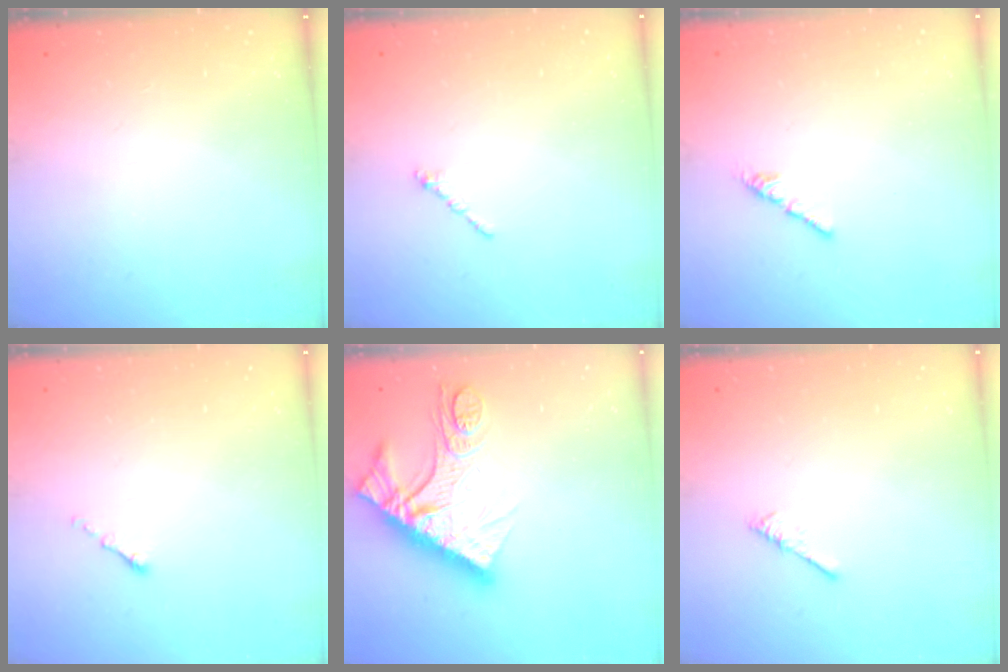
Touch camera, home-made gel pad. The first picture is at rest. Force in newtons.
{"total": 1.2, "press": 1.1, "slide": 0.5}
{"total": 2.1, "press": 2.0, "slide": 0.7}
{"total": 0.0}
{"total": 14.2, "press": 14.1, "slide": 1.5}
{"total": 0.0}